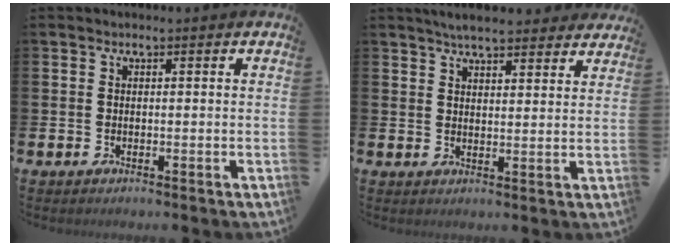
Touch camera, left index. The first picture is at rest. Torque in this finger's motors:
{"motor_torque": [1.04, -1.09, 0.50, 0.05]}